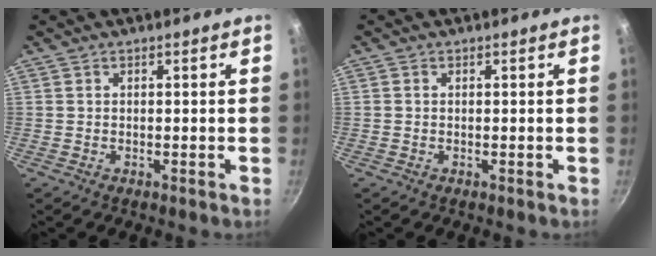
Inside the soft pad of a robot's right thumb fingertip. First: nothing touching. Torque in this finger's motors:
{"motor_torque": [-0.03, -0.20, -0.38, 0.30, 0.05]}